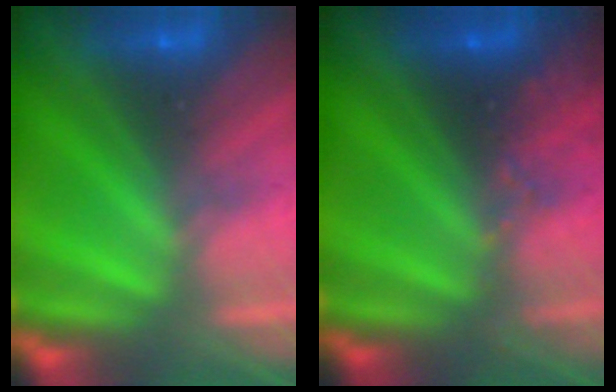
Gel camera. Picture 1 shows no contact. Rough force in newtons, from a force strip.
{"total": 2.9}